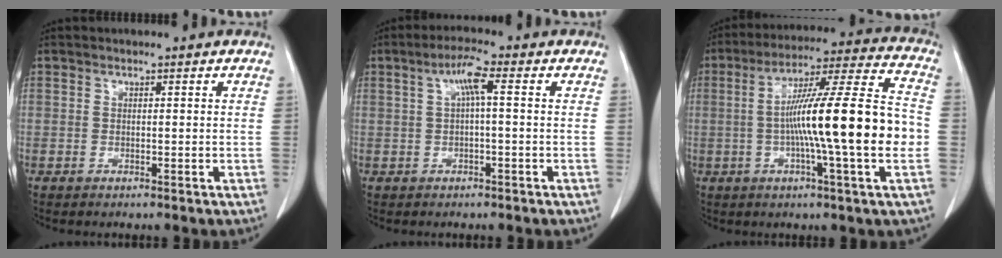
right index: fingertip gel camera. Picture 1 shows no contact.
{"total": 3.9, "force": [0.8, 0.4, 3.8], "torque": [-0.072, 0.014, 0.015]}
{"total": 19.3, "force": [-2.3, -0.5, 19.2], "torque": [-0.308, 0.005, -0.046]}